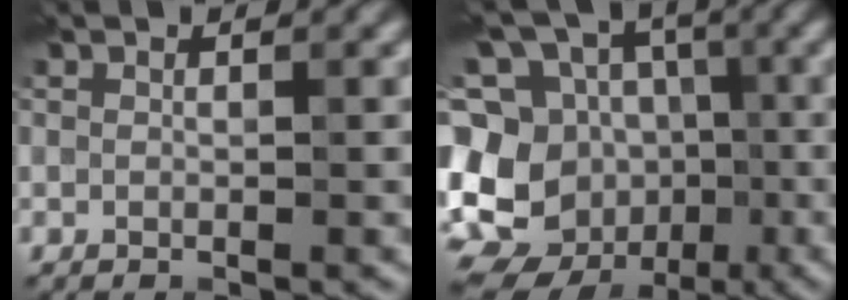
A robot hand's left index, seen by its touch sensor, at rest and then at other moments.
{"total": 15.4, "force": [-5.1, 13.1, 6.4], "torque": [-0.150, 0.006, -0.077]}